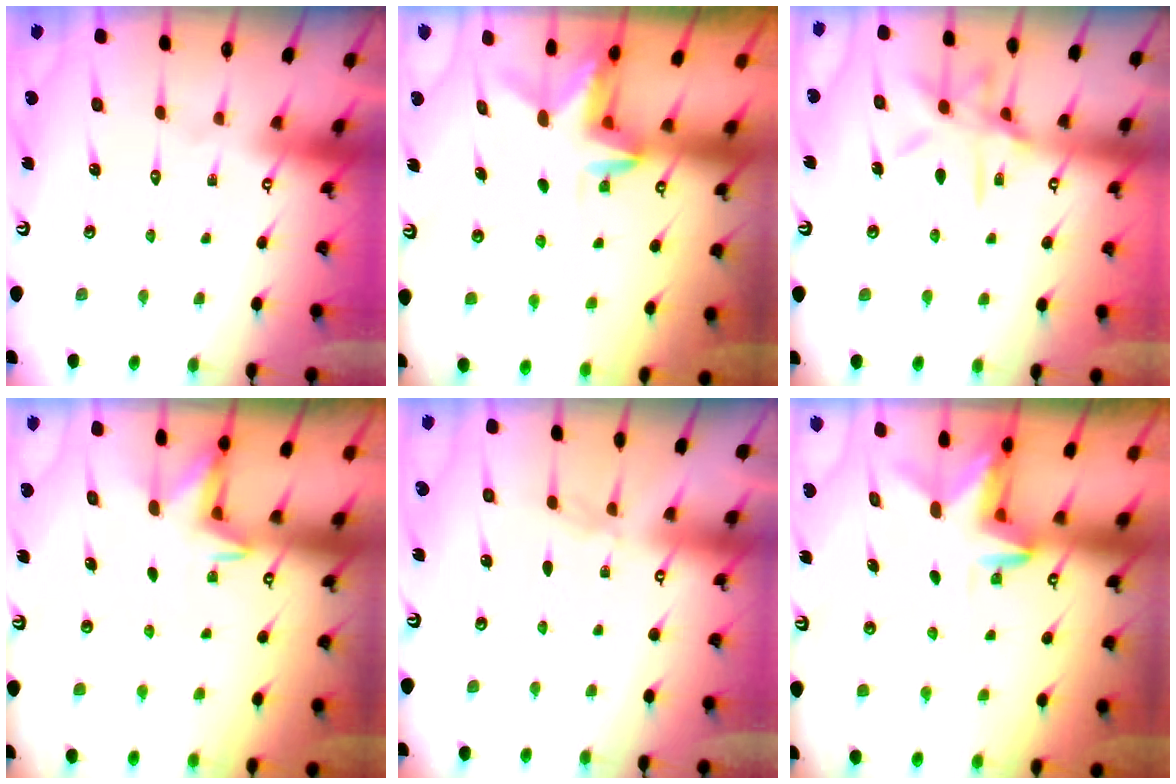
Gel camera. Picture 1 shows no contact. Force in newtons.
{"total": 2.9, "press": 2.9, "slide": 0.3}
{"total": 11.8, "press": 11.7, "slide": 0.9}
{"total": 3.4, "press": 3.3, "slide": 0.7}
{"total": 2.1, "press": 2.0, "slide": 0.4}
{"total": 3.0, "press": 3.0, "slide": 0.3}